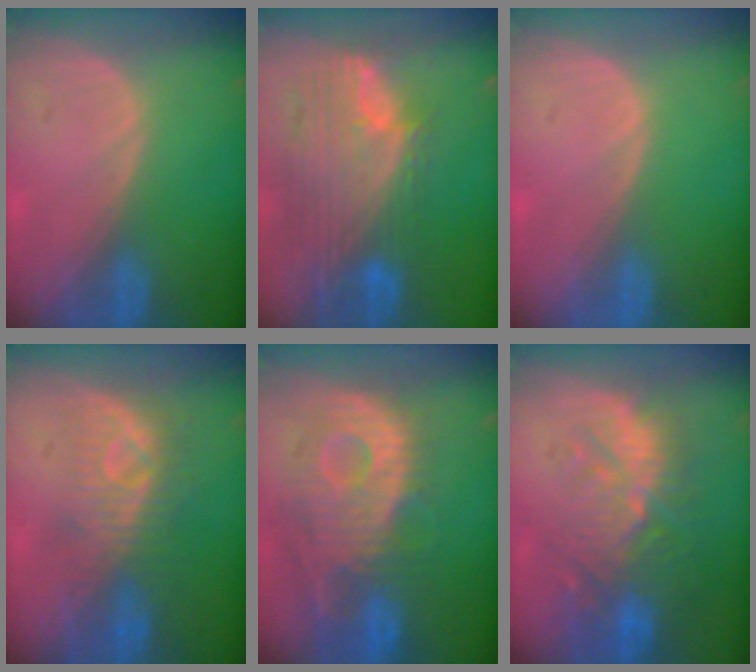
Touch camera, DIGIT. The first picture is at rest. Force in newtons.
{"total": 11.9, "press": 10.1, "slide": 6.3}
{"total": 0.0}
{"total": 8.2, "press": 7.8, "slide": 2.5}
{"total": 12.0, "press": 10.8, "slide": 5.3}
{"total": 11.2, "press": 9.9, "slide": 5.2}